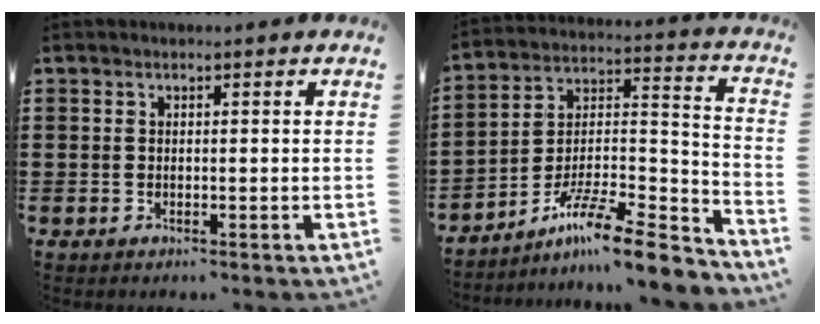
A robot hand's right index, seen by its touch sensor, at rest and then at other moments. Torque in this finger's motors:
{"motor_torque": [0.10, 0.41, 0.05, 0.03]}